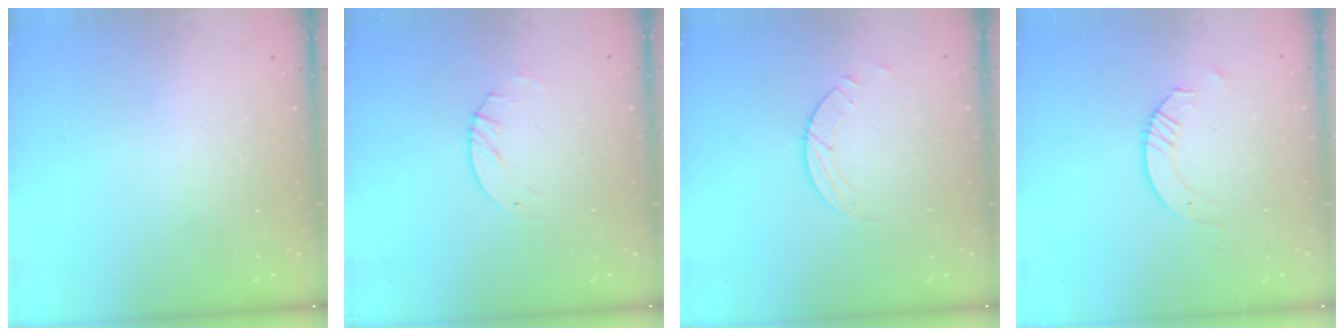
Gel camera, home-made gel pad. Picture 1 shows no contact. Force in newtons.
{"total": 2.6, "press": 2.6, "slide": 0.3}
{"total": 1.7, "press": 1.7, "slide": 0.2}
{"total": 4.1, "press": 4.1, "slide": 0.4}